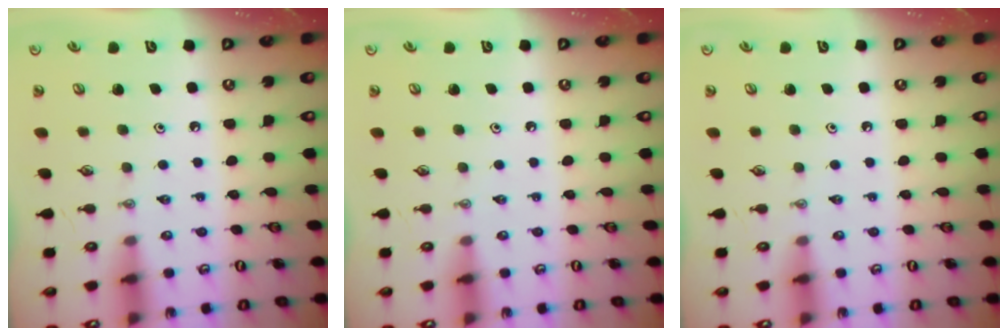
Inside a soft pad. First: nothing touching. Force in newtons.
{"total": 0.0}
{"total": 0.0}